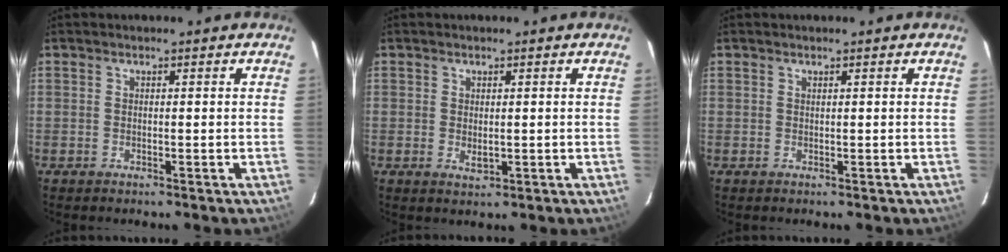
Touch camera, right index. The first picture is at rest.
{"total": 1.9, "force": [0.0, 1.2, 1.5], "torque": [-0.024, -0.001, 0.003]}
{"total": 0.0}